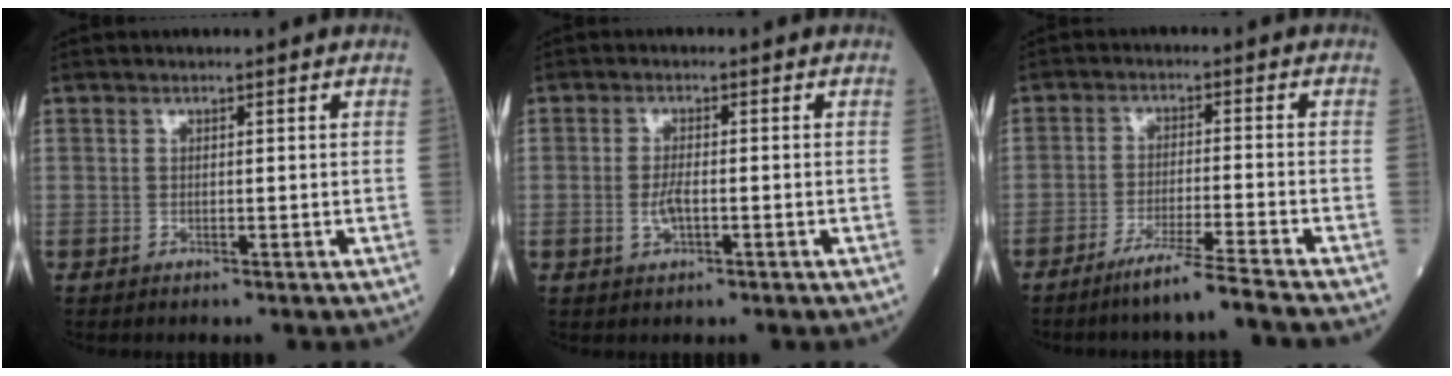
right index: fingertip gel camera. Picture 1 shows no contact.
{"total": 2.6, "force": [-0.7, 0.7, 2.4], "torque": [-0.050, 0.000, -0.011]}
{"total": 8.4, "force": [-6.9, -1.9, 4.5], "torque": [-0.066, -0.029, -0.117]}